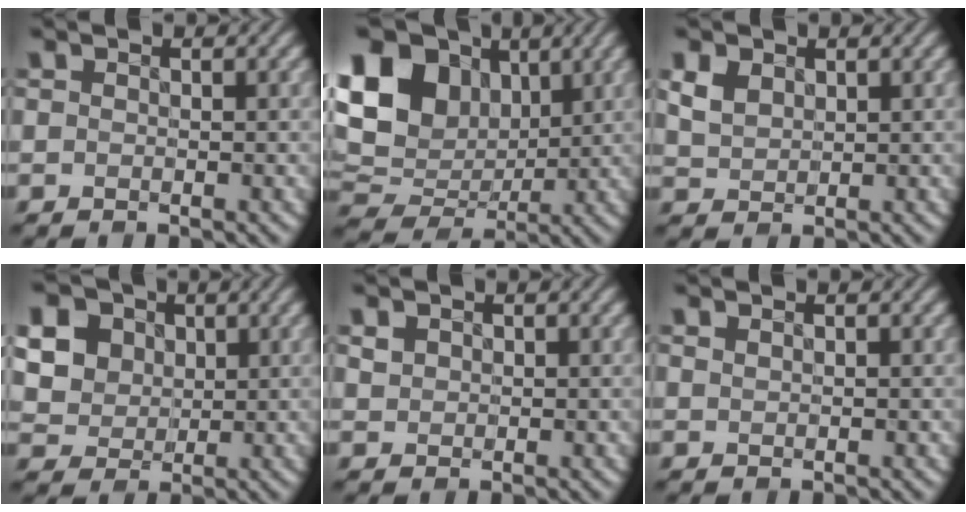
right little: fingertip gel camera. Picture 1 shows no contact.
{"total": 12.5, "force": [4.1, 9.3, 7.3], "torque": [-0.158, 0.028, 0.065]}
{"total": 1.5, "force": [0.6, 1.1, 0.8], "torque": [-0.030, -0.003, 0.022]}
{"total": 10.0, "force": [3.6, 8.1, 4.6], "torque": [-0.122, 0.021, 0.066]}
{"total": 0.5, "force": [0.2, 0.5, -0.1], "torque": [-0.007, -0.001, 0.014]}
{"total": 1.0, "force": [0.7, 0.4, 0.5], "torque": [-0.002, 0.008, -0.002]}